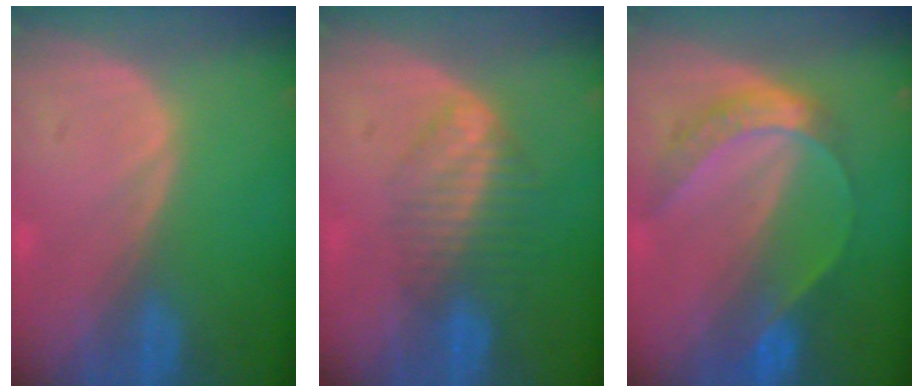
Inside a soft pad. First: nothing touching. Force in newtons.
{"total": 6.7, "press": 5.7, "slide": 3.5}
{"total": 6.9, "press": 5.7, "slide": 3.9}